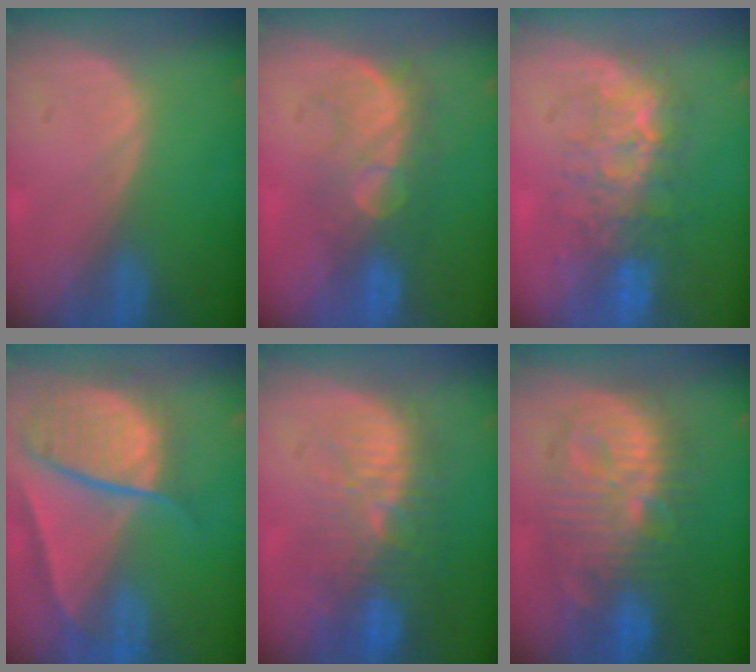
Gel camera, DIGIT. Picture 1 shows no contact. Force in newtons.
{"total": 7.8, "press": 7.7, "slide": 1.5}
{"total": 8.5, "press": 8.0, "slide": 2.9}
{"total": 10.4, "press": 8.8, "slide": 5.6}
{"total": 10.9, "press": 9.6, "slide": 5.1}
{"total": 11.6, "press": 11.5, "slide": 0.8}